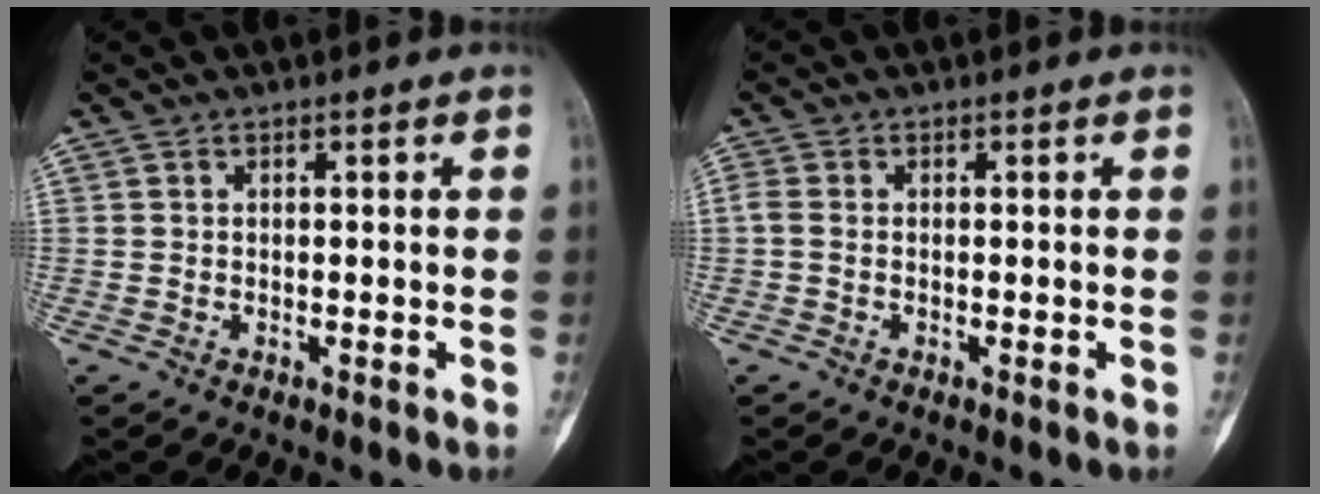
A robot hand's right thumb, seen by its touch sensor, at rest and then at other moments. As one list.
[{"total": 1.7, "force": [-0.1, 1.1, 1.3], "torque": [-0.032, -0.001, -0.008]}]